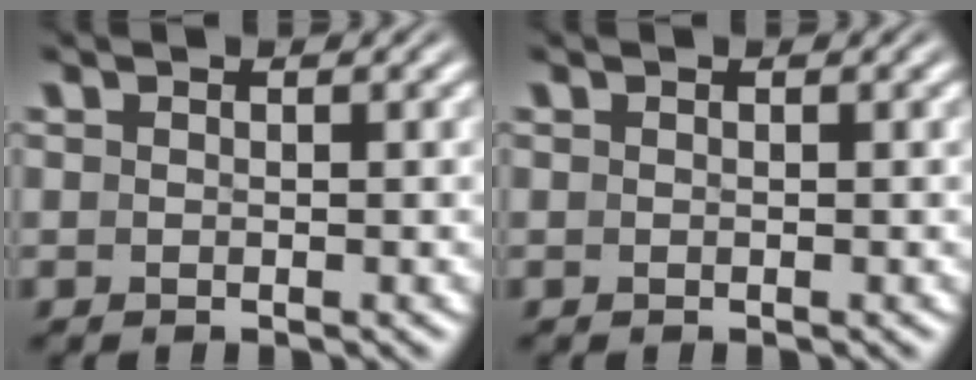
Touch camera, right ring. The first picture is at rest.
{"total": 0.0}